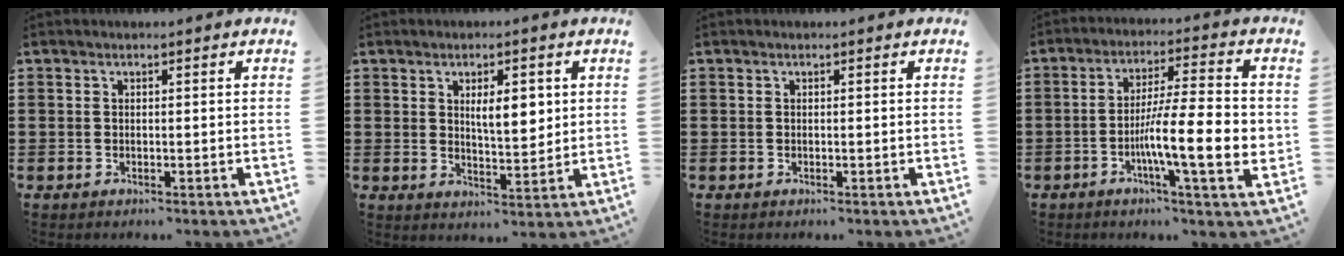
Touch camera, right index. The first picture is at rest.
{"total": 5.6, "force": [1.6, 2.1, 4.9], "torque": [-0.068, -0.006, 0.018]}
{"total": 0.0}
{"total": 12.5, "force": [-2.5, 2.1, 12.0], "torque": [-0.207, -0.006, -0.045]}